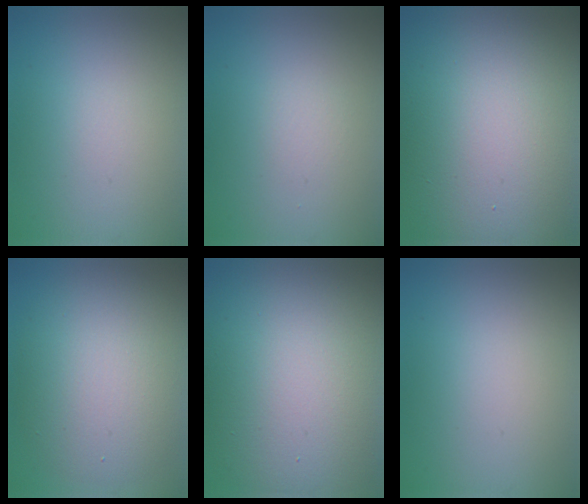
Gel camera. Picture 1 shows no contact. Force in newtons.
{"total": 0.0}
{"total": 19.3, "press": 19.3, "slide": 1.0}
{"total": 7.8, "press": 7.8, "slide": 0.3}
{"total": 15.3, "press": 15.2, "slide": 1.2}
{"total": 0.0}